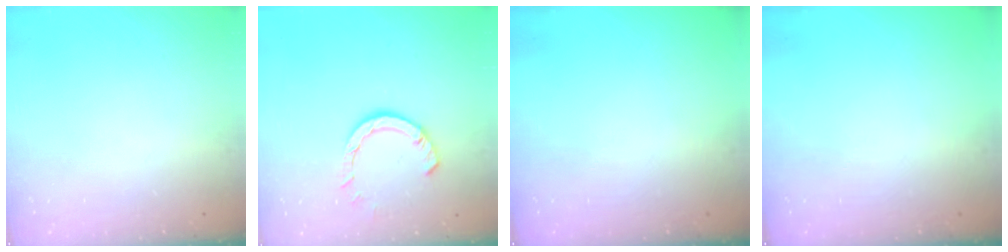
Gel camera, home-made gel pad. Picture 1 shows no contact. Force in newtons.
{"total": 7.8, "press": 7.7, "slide": 1.2}
{"total": 0.0}
{"total": 0.0}